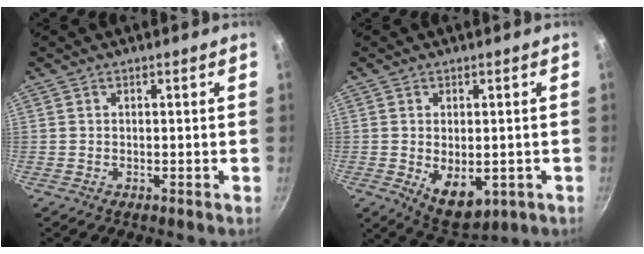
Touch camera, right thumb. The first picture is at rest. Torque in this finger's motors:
{"motor_torque": [-0.41, 0.29, -0.14, -0.21, 0.25]}